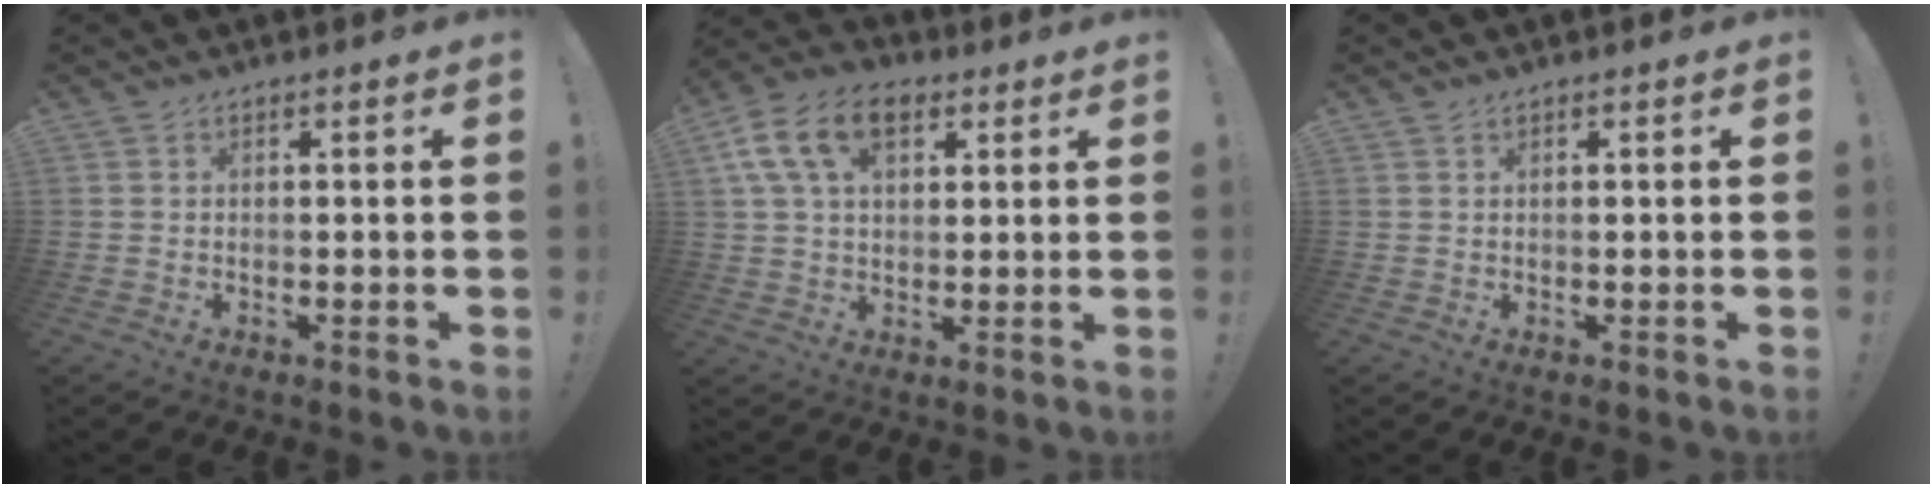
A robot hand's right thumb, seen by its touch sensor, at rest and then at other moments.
{"total": 14.3, "force": [5.9, 8.9, 9.5], "torque": [-0.162, -0.009, 0.111]}
{"total": 0.7, "force": [0.6, 0.3, 0.0], "torque": [0.001, 0.001, 0.012]}